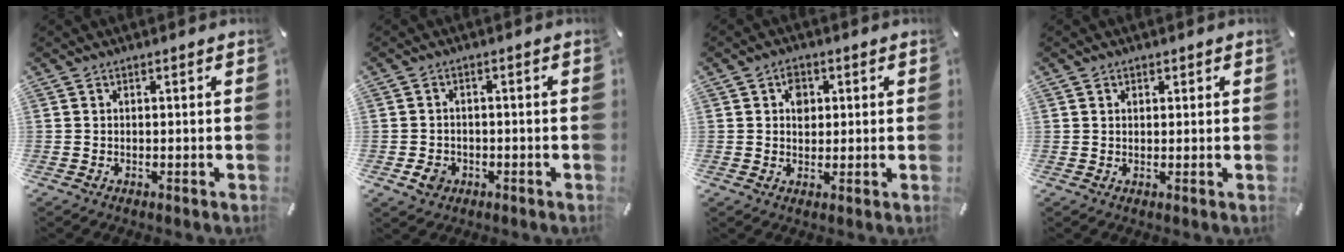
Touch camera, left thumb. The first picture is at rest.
{"total": 4.0, "force": [-1.7, 3.3, 1.5], "torque": [-0.020, 0.002, -0.031]}
{"total": 4.0, "force": [0.9, 3.3, 2.0], "torque": [-0.014, -0.004, 0.008]}
{"total": 1.3, "force": [0.6, 1.1, 0.2], "torque": [0.004, 0.001, 0.009]}